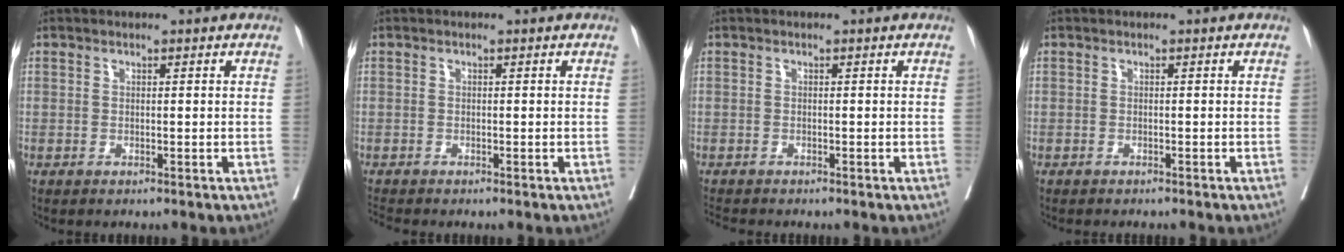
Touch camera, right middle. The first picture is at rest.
{"total": 1.2, "force": [-1.1, -0.4, 0.0], "torque": [-0.012, -0.011, -0.024]}
{"total": 1.7, "force": [-1.7, -0.2, 0.2], "torque": [-0.014, -0.010, -0.031]}
{"total": 2.6, "force": [-2.4, 0.4, 1.0], "torque": [-0.022, -0.007, -0.029]}